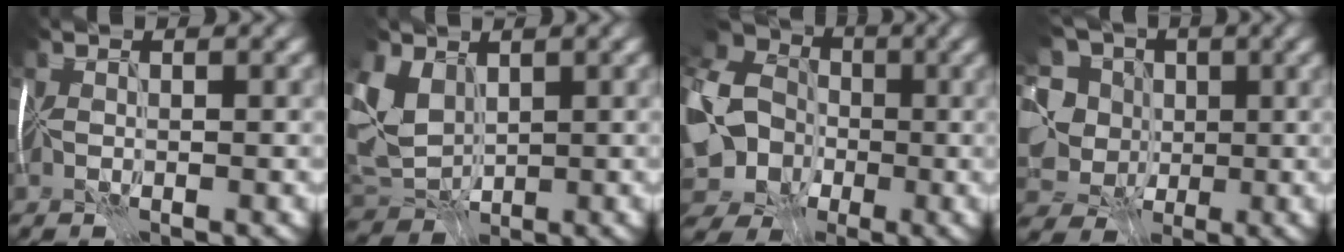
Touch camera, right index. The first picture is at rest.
{"total": 4.0, "force": [0.7, 3.2, 2.3], "torque": [-0.056, -0.003, 0.012]}
{"total": 14.2, "force": [-2.8, 12.0, 7.1], "torque": [-0.167, -0.004, -0.080]}
{"total": 10.2, "force": [1.0, 8.6, 5.4], "torque": [-0.107, 0.023, -0.011]}